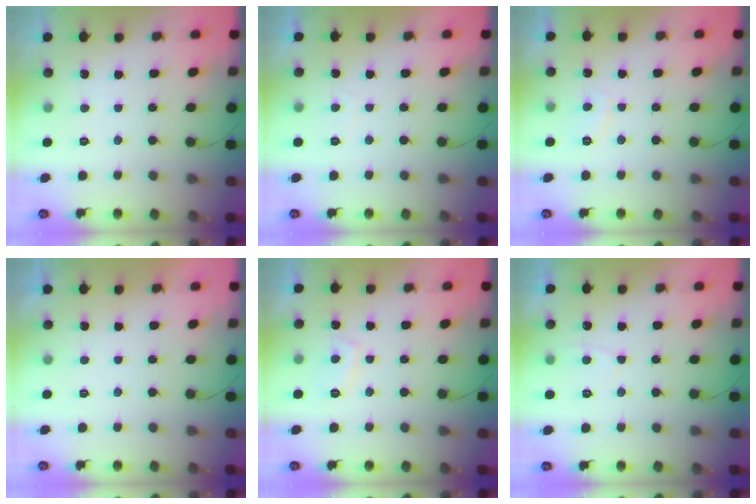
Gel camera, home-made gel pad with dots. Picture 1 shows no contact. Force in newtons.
{"total": 0.9, "press": 0.8, "slide": 0.4}
{"total": 2.2, "press": 2.1, "slide": 0.8}
{"total": 2.1, "press": 2.1, "slide": 0.4}
{"total": 4.1, "press": 4.0, "slide": 0.9}
{"total": 3.4, "press": 3.4, "slide": 0.4}